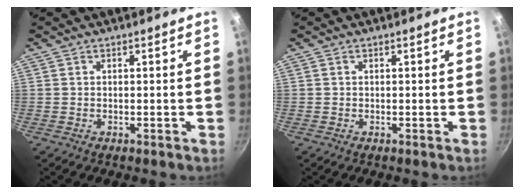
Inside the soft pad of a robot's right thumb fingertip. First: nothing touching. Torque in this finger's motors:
{"motor_torque": [0.09, 0.01, 0.29, 0.07, -0.01]}